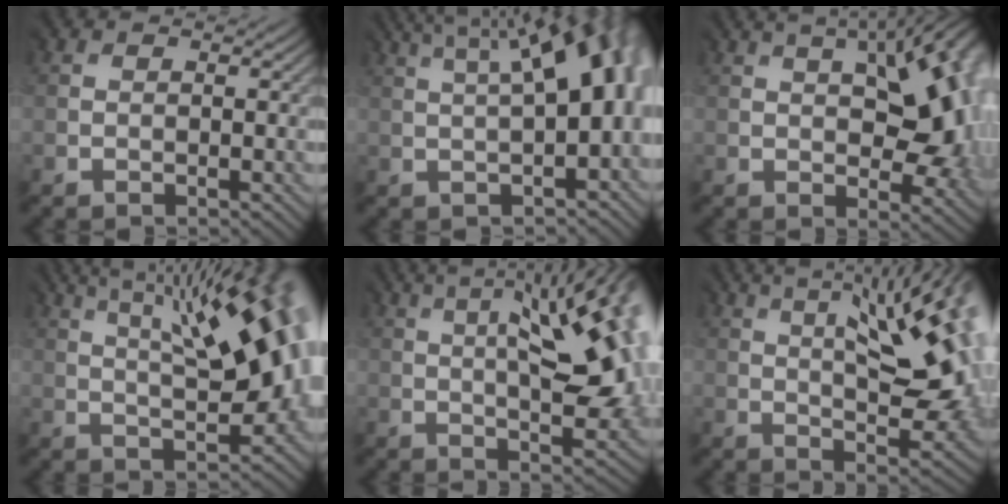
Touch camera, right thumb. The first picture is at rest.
{"total": 10.7, "force": [2.0, 3.7, 9.8], "torque": [-0.105, 0.039, 0.017]}
{"total": 15.0, "force": [2.7, 6.9, 13.1], "torque": [-0.173, 0.035, 0.043]}
{"total": 15.3, "force": [4.7, 5.0, 13.7], "torque": [-0.175, 0.049, 0.064]}
{"total": 15.1, "force": [3.4, 4.6, 14.0], "torque": [-0.197, 0.034, 0.058]}
{"total": 15.2, "force": [4.9, 4.4, 13.6], "torque": [-0.205, 0.035, 0.084]}